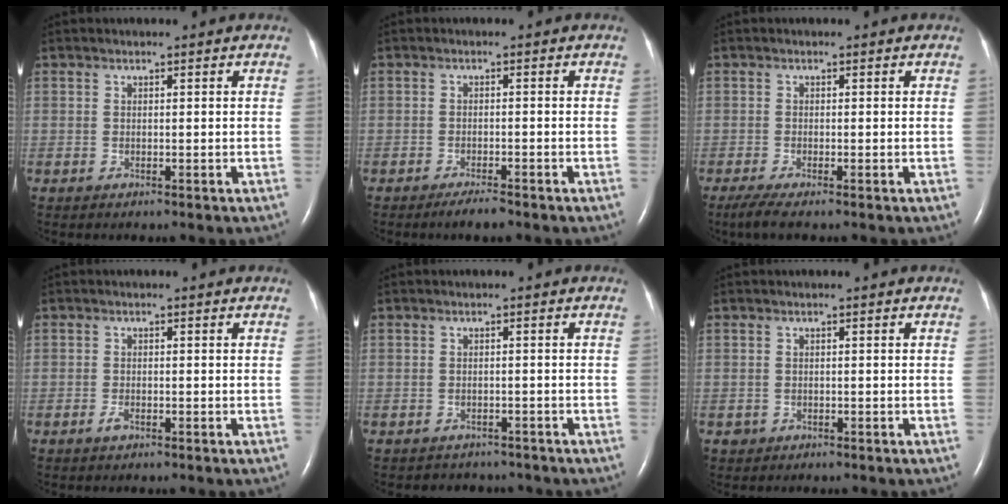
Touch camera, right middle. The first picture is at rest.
{"total": 2.5, "force": [-2.1, 0.2, 1.4], "torque": [-0.033, -0.005, -0.035]}
{"total": 2.7, "force": [-1.9, 0.1, 1.9], "torque": [-0.045, -0.010, -0.040]}
{"total": 1.0, "force": [-0.7, 0.4, 0.7], "torque": [-0.019, -0.001, -0.011]}
{"total": 3.7, "force": [-3.3, 1.6, -0.2], "torque": [-0.001, 0.006, -0.042]}
{"total": 0.8, "force": [-0.4, 0.7, -0.1], "torque": [-0.003, 0.004, -0.004]}